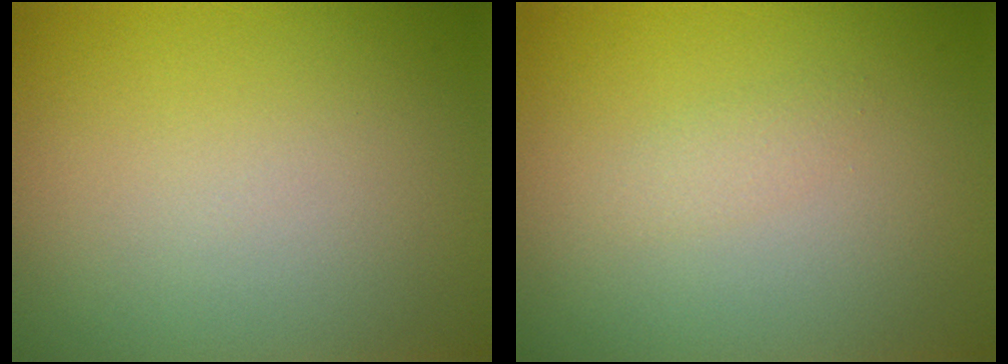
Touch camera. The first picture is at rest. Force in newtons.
{"total": 0.9, "press": 0.9, "slide": 0.1}